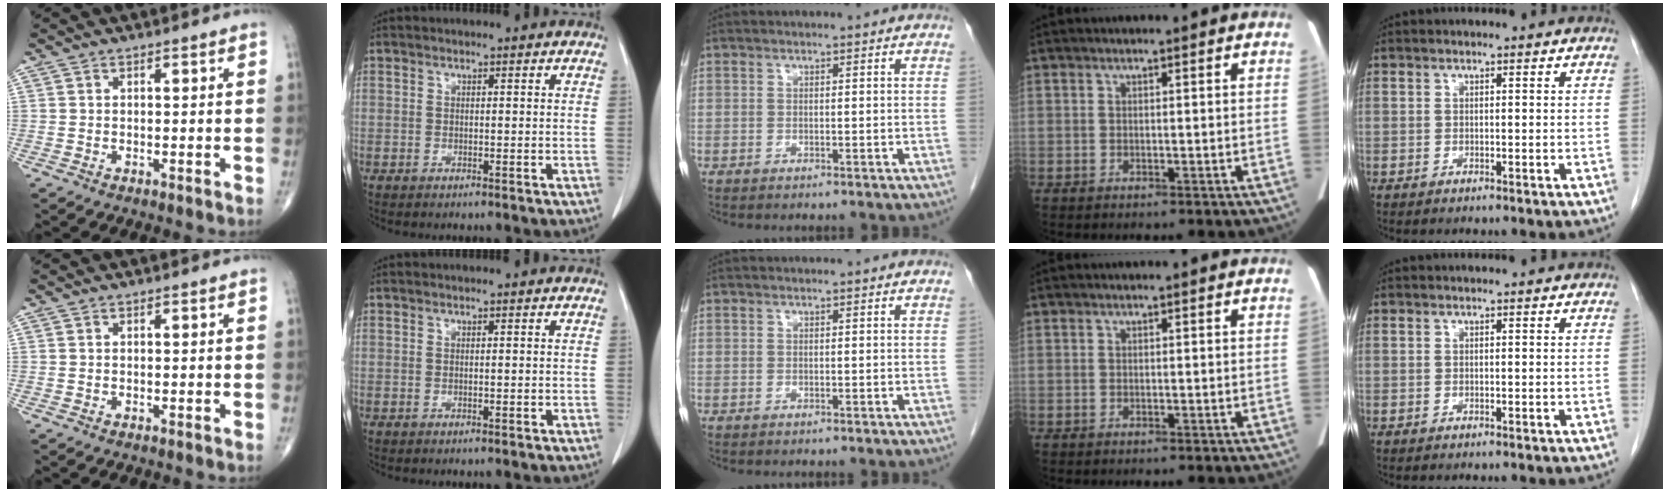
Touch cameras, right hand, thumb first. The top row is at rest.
{"index": {"total": 0.6, "force": [-0.1, 0.2, 0.5], "torque": [-0.018, 0.003, 0.001]}}